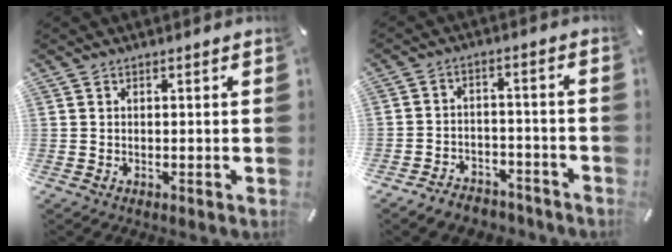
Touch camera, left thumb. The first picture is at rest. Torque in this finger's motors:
{"motor_torque": [1.00, 1.37, 0.04, 0.04, 0.03]}